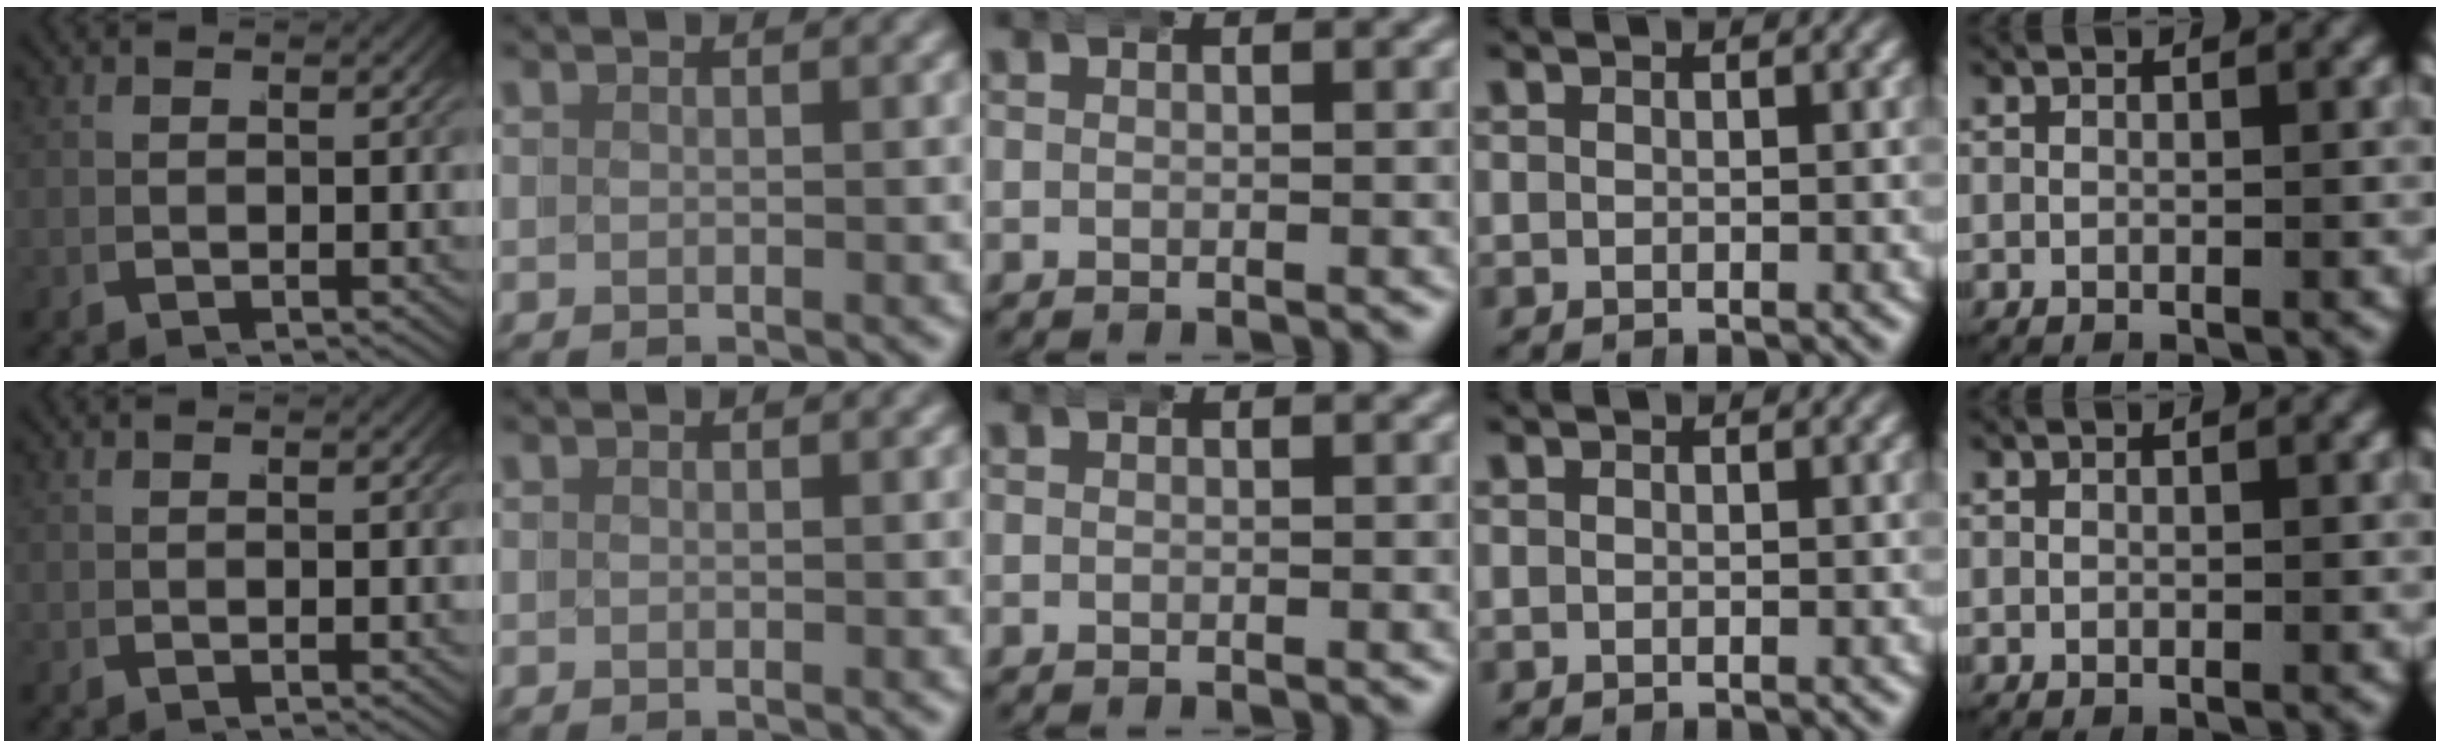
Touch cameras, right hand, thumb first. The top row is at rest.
{}